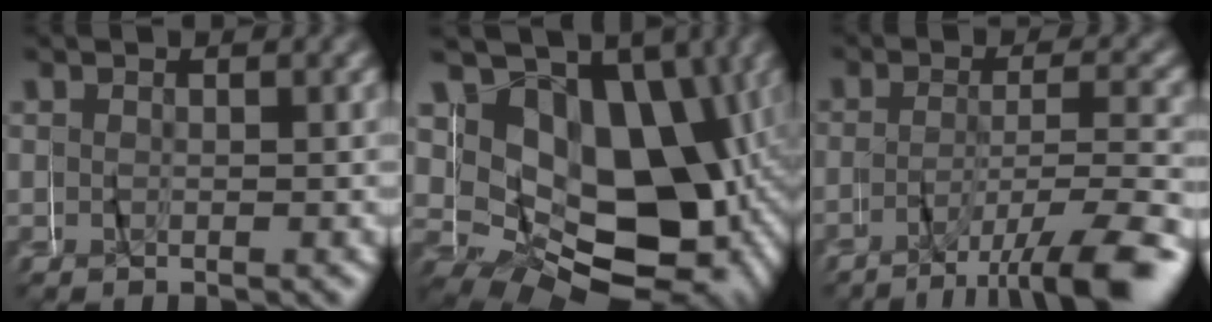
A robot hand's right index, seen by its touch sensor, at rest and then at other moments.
{"total": 18.5, "force": [-0.3, 13.2, 13.0], "torque": [-0.234, -0.024, -0.004]}
{"total": 6.9, "force": [-5.4, 0.6, 4.2], "torque": [-0.067, -0.014, -0.088]}